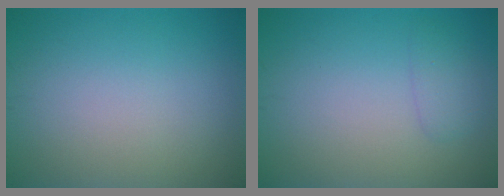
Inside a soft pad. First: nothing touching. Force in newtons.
{"total": 1.4, "press": 1.4, "slide": 0.1}